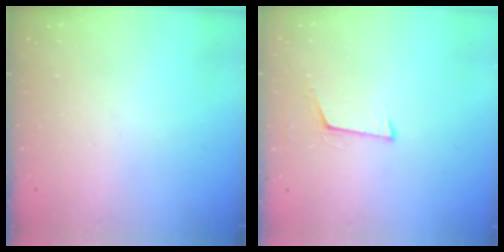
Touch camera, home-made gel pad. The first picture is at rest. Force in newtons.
{"total": 5.9, "press": 5.6, "slide": 2.0}